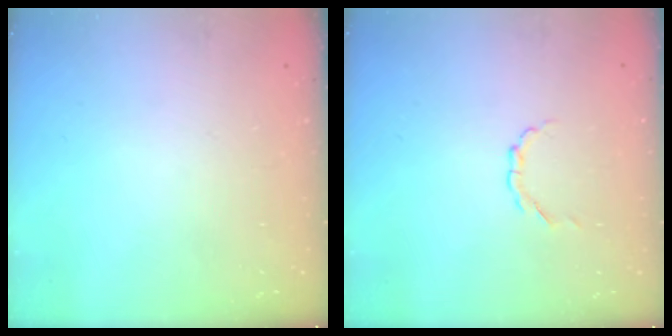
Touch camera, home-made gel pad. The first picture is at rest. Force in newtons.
{"total": 1.7, "press": 1.7, "slide": 0.1}